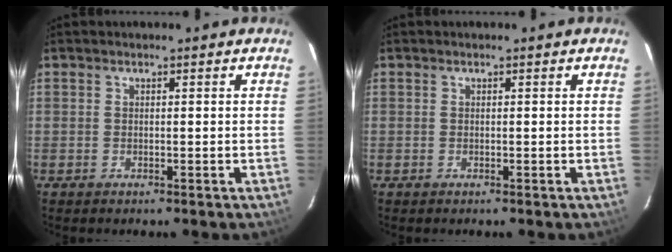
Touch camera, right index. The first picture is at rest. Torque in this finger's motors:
{"motor_torque": [-0.05, 0.05, 0.00, 0.00]}